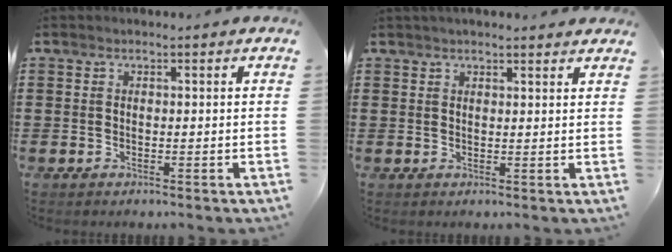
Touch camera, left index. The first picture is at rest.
{"total": 1.5, "force": [1.5, 0.1, 0.4], "torque": [-0.011, 0.002, 0.028]}